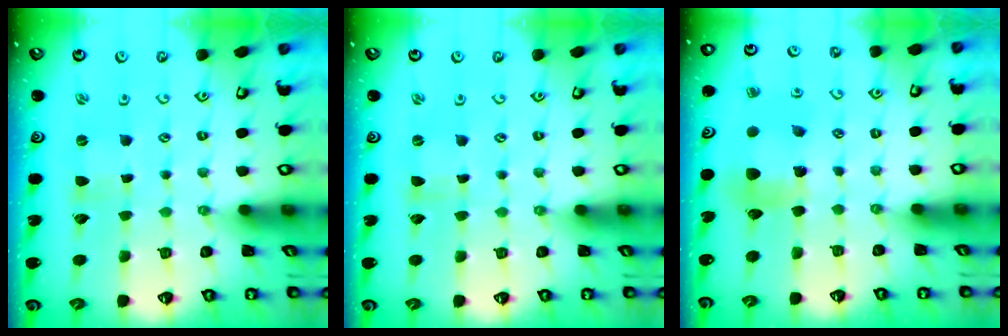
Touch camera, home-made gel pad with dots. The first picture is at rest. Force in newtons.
{"total": 0.0}
{"total": 7.4, "press": 7.4, "slide": 0.8}